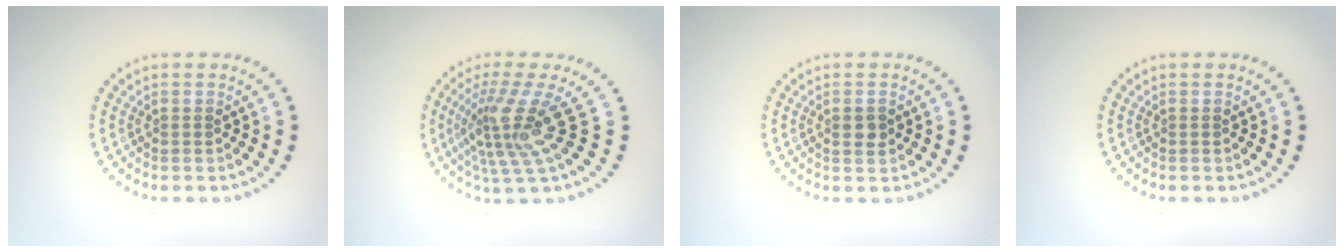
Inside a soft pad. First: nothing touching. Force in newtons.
{"total": 4.8, "press": 3.2, "slide": 3.6}
{"total": 1.4, "press": 1.3, "slide": 0.3}
{"total": 0.0}